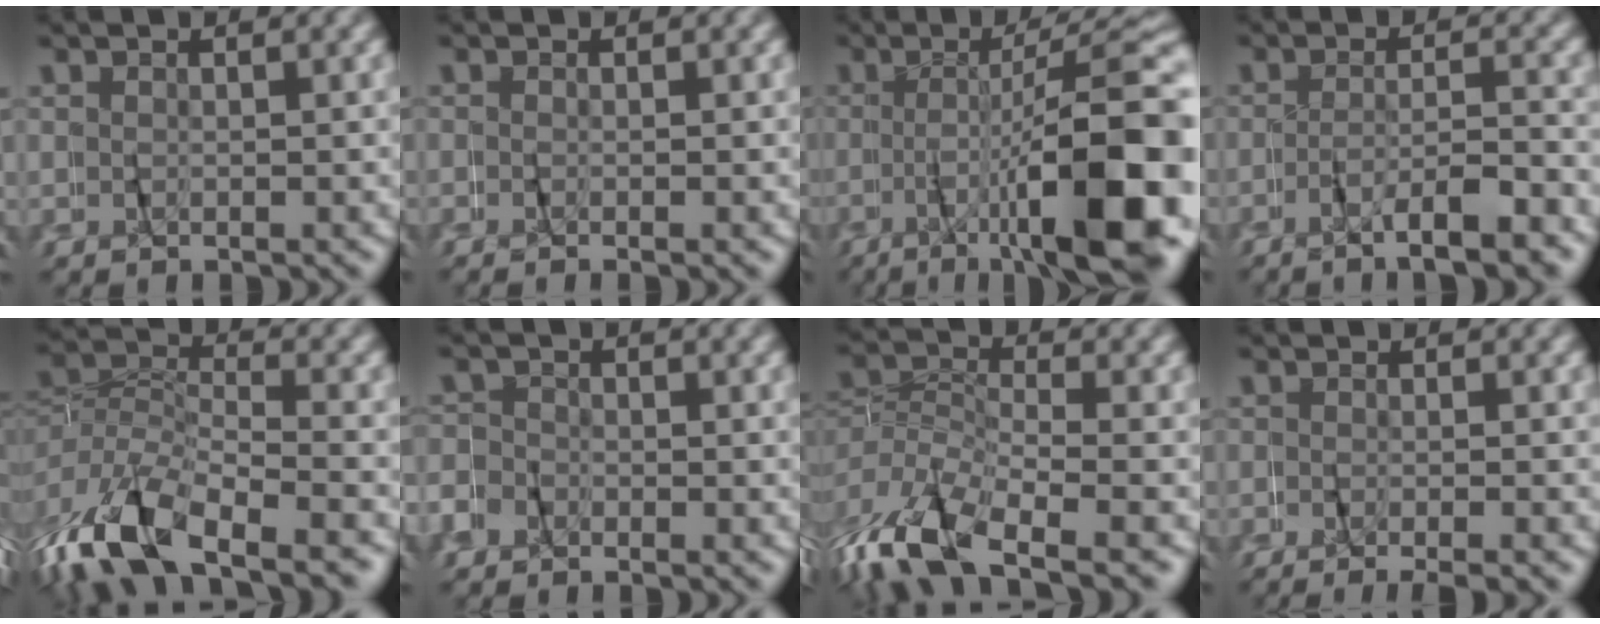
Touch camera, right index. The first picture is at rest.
{"total": 0.9, "force": [-0.6, -0.6, -0.1], "torque": [0.002, 0.000, -0.014]}
{"total": 14.0, "force": [-3.8, 3.6, 13.0], "torque": [-0.167, -0.001, -0.047]}
{"total": 5.0, "force": [-4.0, 0.9, 2.9], "torque": [-0.039, 0.002, -0.074]}
{"total": 7.4, "force": [-4.5, 4.0, 4.3], "torque": [-0.098, -0.017, -0.072]}
{"total": 4.4, "force": [-2.8, 3.4, 0.1], "torque": [-0.013, 0.007, -0.063]}
{"total": 6.9, "force": [-4.6, 3.3, 4.0], "torque": [-0.094, -0.021, -0.070]}
{"total": 2.1, "force": [-2.0, -0.1, 0.8], "torque": [-0.016, -0.002, -0.036]}